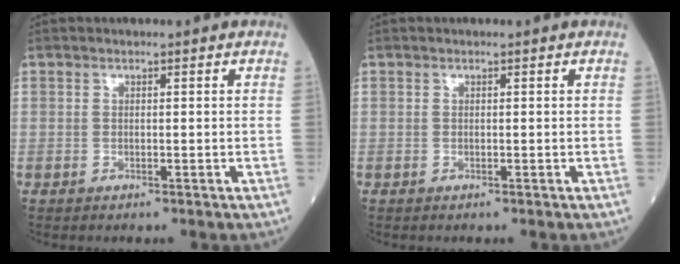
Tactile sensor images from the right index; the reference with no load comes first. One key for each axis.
{"total": 0.0}